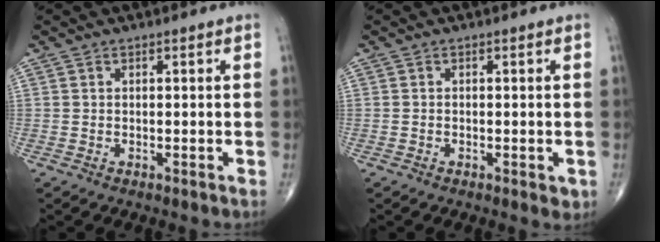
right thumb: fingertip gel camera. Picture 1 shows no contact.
{"total": 1.6, "force": [-0.5, 0.8, 1.3], "torque": [-0.015, -0.002, -0.008]}